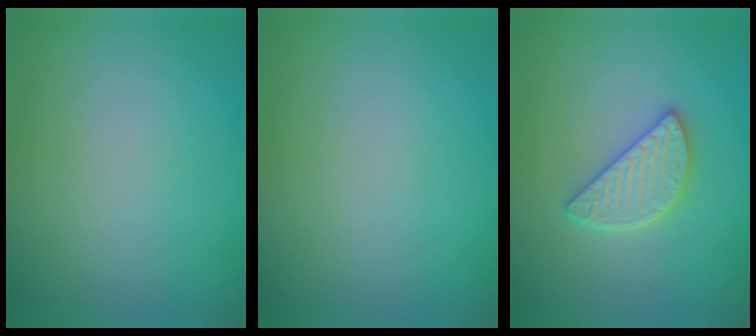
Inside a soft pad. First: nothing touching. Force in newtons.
{"total": 0.0}
{"total": 2.6, "press": 2.6, "slide": 0.2}